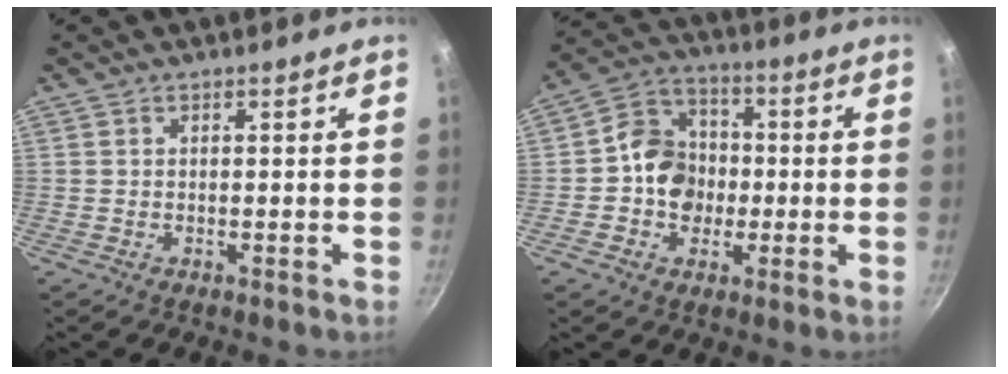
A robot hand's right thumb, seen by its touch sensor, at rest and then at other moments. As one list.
[{"total": 10.8, "force": [-0.8, 9.4, 5.3], "torque": [-0.051, 0.023, -0.032]}]